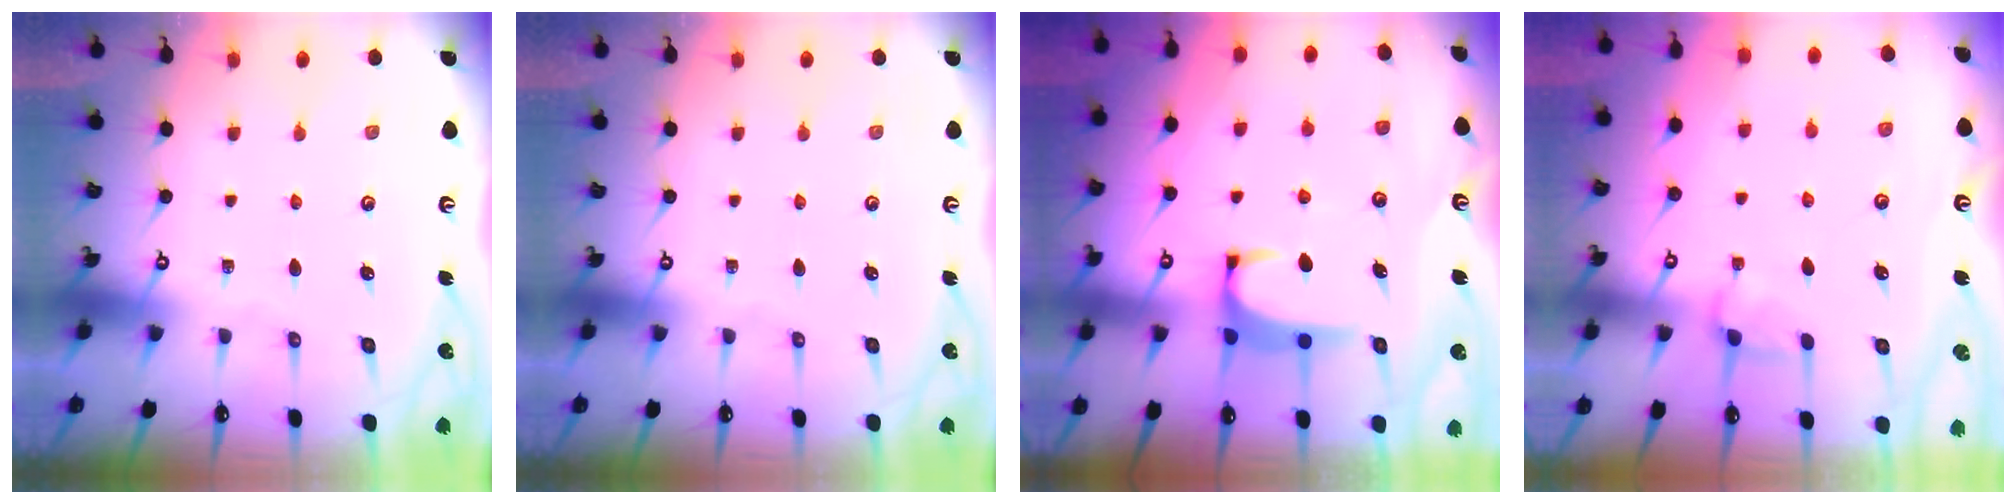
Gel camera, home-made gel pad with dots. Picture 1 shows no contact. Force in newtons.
{"total": 0.0}
{"total": 2.1, "press": 2.0, "slide": 0.3}
{"total": 2.7, "press": 2.6, "slide": 0.6}